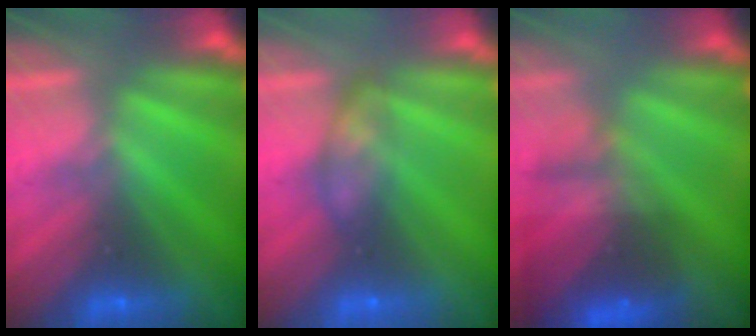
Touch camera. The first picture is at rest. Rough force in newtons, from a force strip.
{"total": 2.3}
{"total": 5.8}